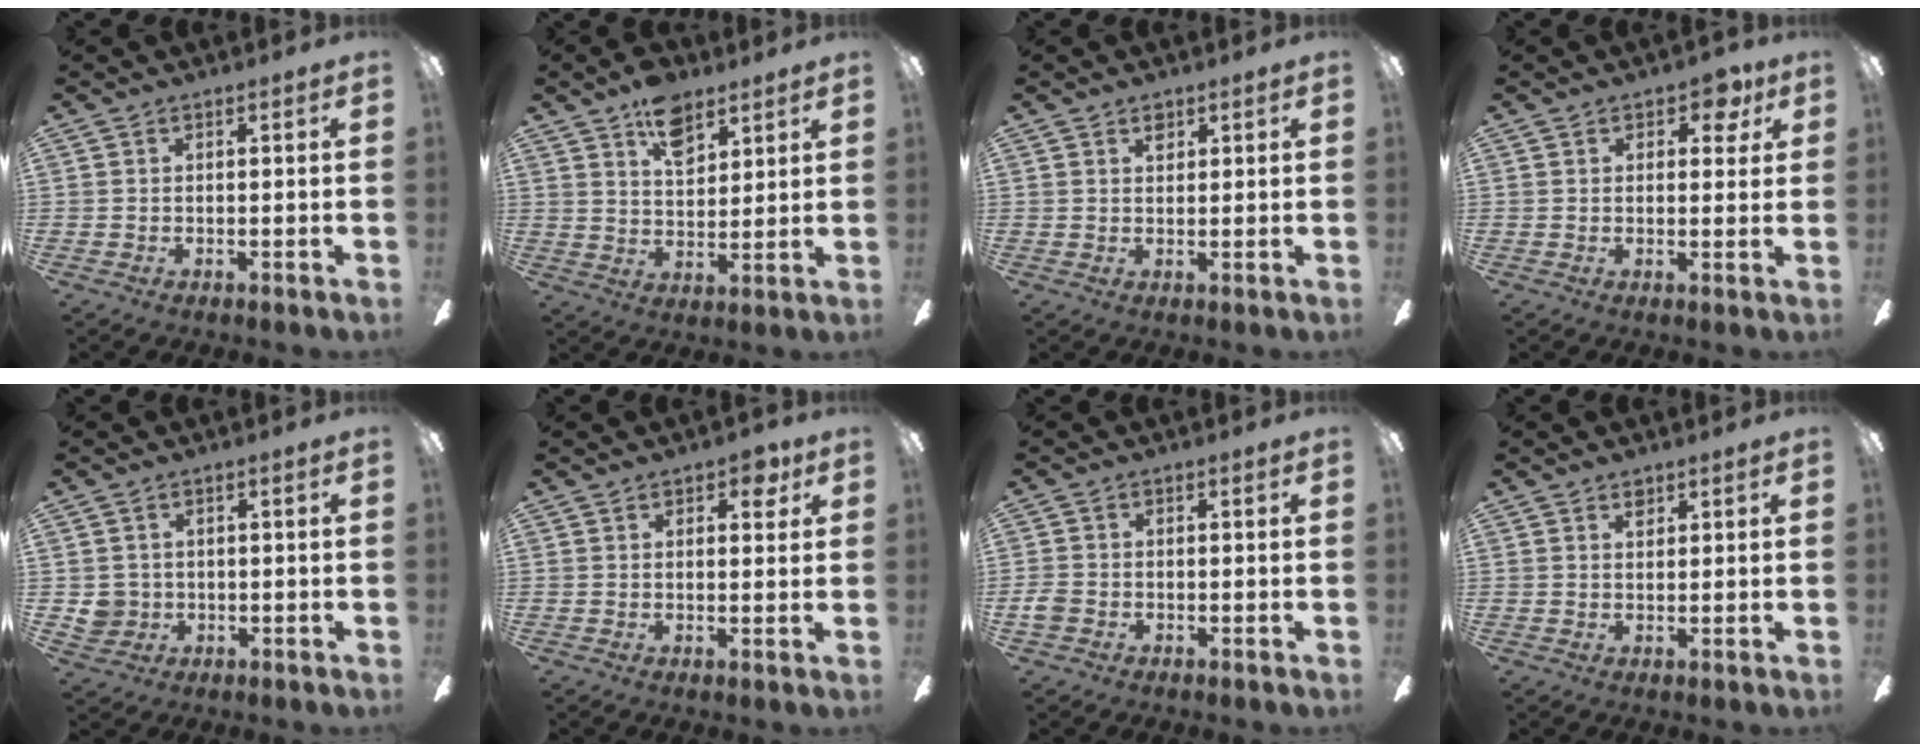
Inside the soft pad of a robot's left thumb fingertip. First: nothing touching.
{"total": 9.7, "force": [6.2, 5.5, 5.0], "torque": [-0.067, -0.023, 0.110]}
{"total": 2.1, "force": [1.4, 1.3, 0.9], "torque": [-0.004, -0.004, 0.022]}
{"total": 5.3, "force": [2.8, 2.9, 3.3], "torque": [-0.030, -0.003, 0.043]}
{"total": 4.3, "force": [0.0, 4.2, 0.8], "torque": [-0.007, 0.007, 0.001]}
{"total": 4.3, "force": [2.2, 2.3, 3.0], "torque": [-0.029, -0.003, 0.031]}
{"total": 2.8, "force": [-1.0, 2.2, 1.4], "torque": [-0.028, 0.006, -0.019]}
{"total": 1.9, "force": [1.3, 1.1, 0.8], "torque": [0.000, -0.005, 0.021]}